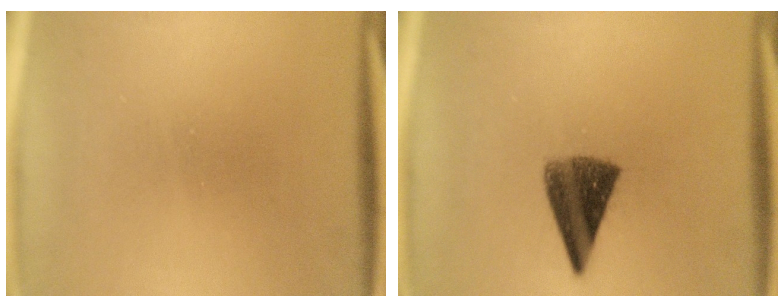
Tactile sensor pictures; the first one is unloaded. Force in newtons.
{"total": 8.0}